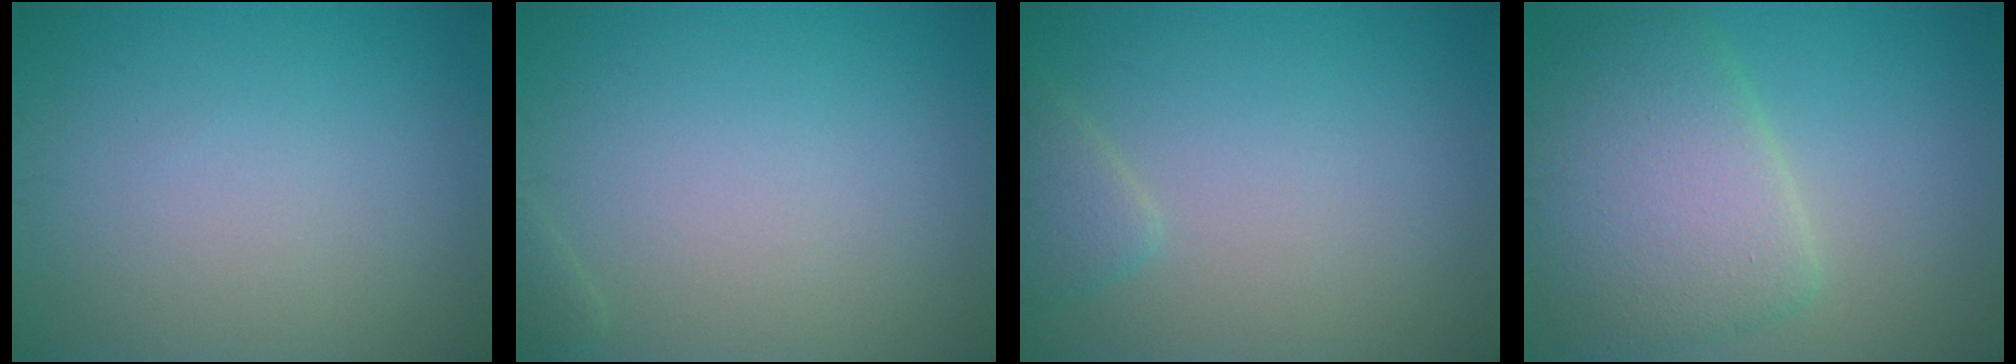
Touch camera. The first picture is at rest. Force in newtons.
{"total": 0.5, "press": 0.5, "slide": 0.1}
{"total": 1.6, "press": 1.6, "slide": 0.1}
{"total": 6.8, "press": 6.8, "slide": 0.6}